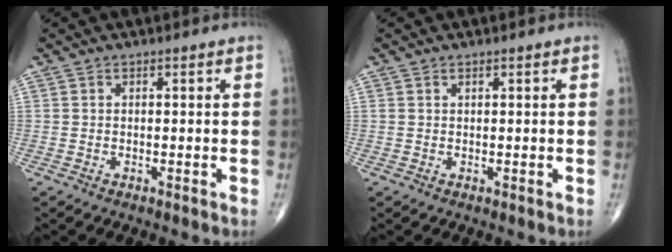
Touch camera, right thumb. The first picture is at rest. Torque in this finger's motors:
{"motor_torque": [-0.14, -0.13, -0.06, 0.26, 0.07]}